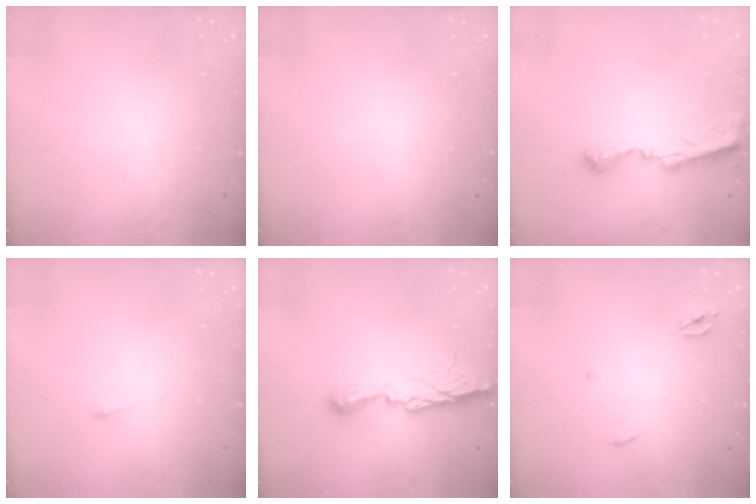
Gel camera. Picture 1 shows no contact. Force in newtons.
{"total": 0.0}
{"total": 8.0, "press": 8.0, "slide": 0.4}
{"total": 2.6, "press": 2.5, "slide": 0.3}
{"total": 10.7, "press": 10.7, "slide": 0.3}
{"total": 2.3, "press": 2.3, "slide": 0.1}